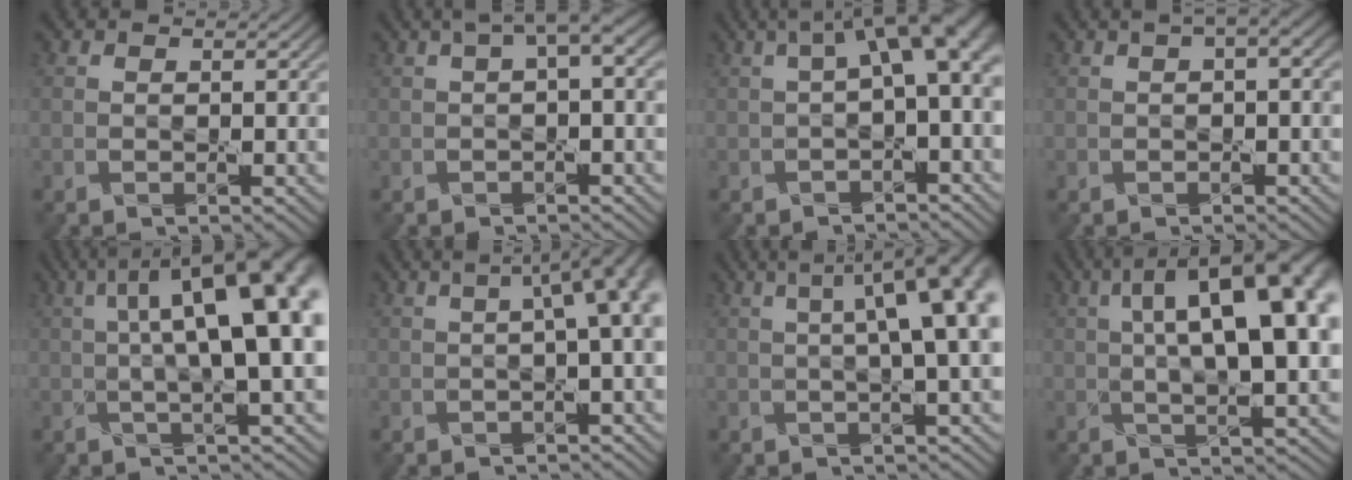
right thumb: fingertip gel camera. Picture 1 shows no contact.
{"total": 4.2, "force": [1.2, 1.0, 3.9], "torque": [-0.059, 0.015, 0.017]}
{"total": 7.5, "force": [1.1, 2.4, 7.0], "torque": [-0.099, 0.017, 0.014]}
{"total": 3.2, "force": [1.0, 0.8, 3.0], "torque": [-0.051, 0.012, 0.010]}
{"total": 15.9, "force": [3.0, 5.1, 14.7], "torque": [-0.190, 0.032, 0.042]}
{"total": 9.3, "force": [1.1, 3.3, 8.6], "torque": [-0.077, 0.034, 0.008]}
{"total": 12.9, "force": [2.6, 3.9, 12.0], "torque": [-0.117, 0.049, 0.026]}
{"total": 16.8, "force": [4.2, 6.4, 14.9], "torque": [-0.209, 0.041, 0.051]}